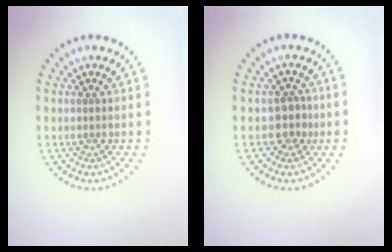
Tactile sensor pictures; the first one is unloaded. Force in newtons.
{"total": 2.0, "press": 1.8, "slide": 0.9}